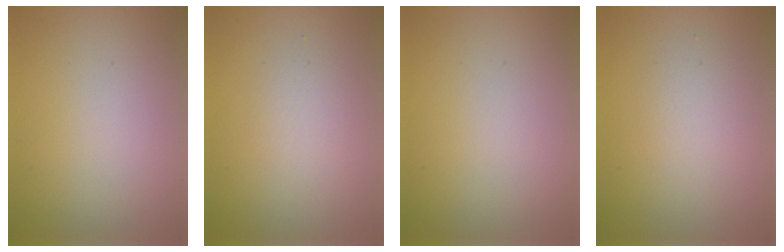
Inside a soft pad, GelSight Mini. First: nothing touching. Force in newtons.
{"total": 1.8, "press": 1.8, "slide": 0.0}
{"total": 0.0}
{"total": 2.0, "press": 2.0, "slide": 0.1}